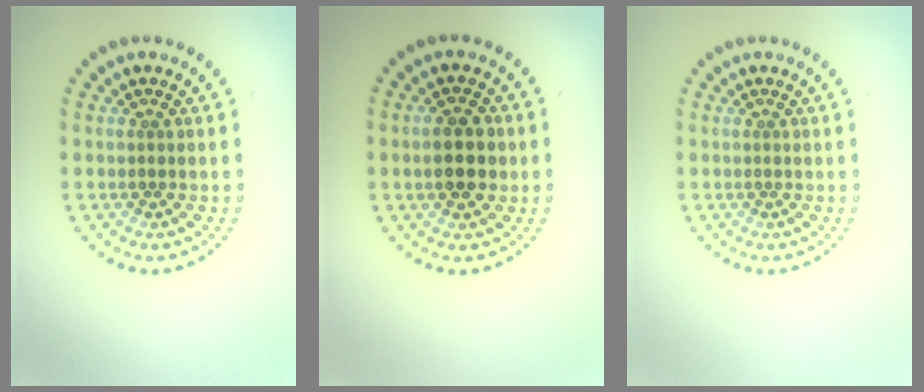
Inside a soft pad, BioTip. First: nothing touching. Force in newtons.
{"total": 3.8, "press": 3.8, "slide": 0.2}
{"total": 0.0}